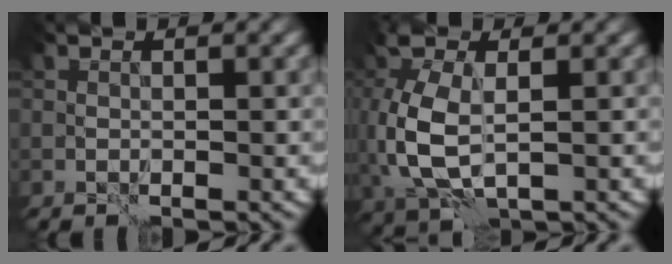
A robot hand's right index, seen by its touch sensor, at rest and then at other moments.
{"total": 7.0, "force": [0.3, 3.8, 5.9], "torque": [-0.153, -0.006, 0.008]}